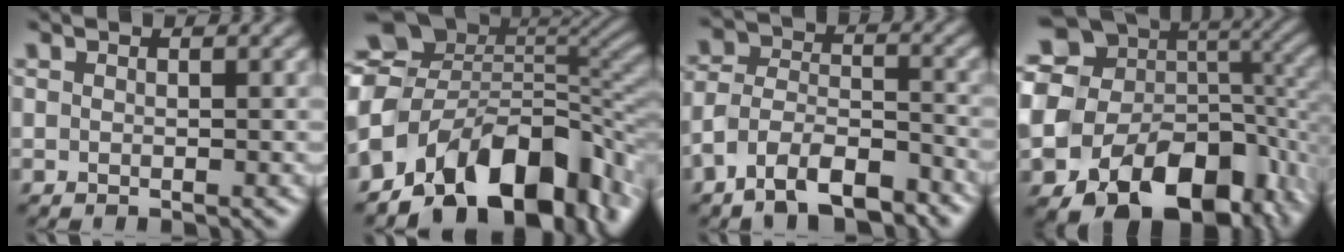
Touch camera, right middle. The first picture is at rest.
{"total": 13.8, "force": [-6.2, 8.3, 9.1], "torque": [-0.138, 0.012, -0.111]}
{"total": 7.9, "force": [-5.7, 3.6, 4.1], "torque": [-0.073, 0.004, -0.114]}
{"total": 21.5, "force": [-6.0, 15.8, 13.3], "torque": [-0.214, -0.009, -0.093]}